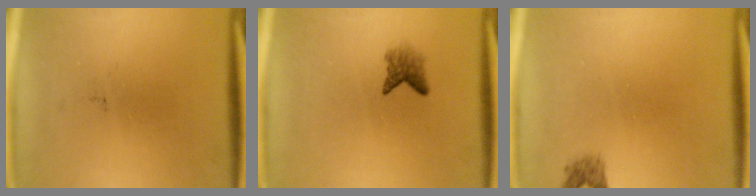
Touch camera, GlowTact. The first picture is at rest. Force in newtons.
{"total": 2.2}
{"total": 1.4}